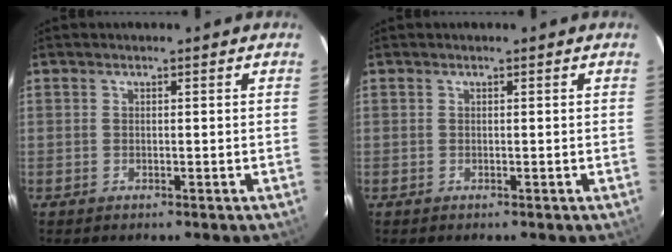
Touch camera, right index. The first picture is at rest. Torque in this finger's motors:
{"motor_torque": [0.00, 0.00, 0.01, 0.00]}